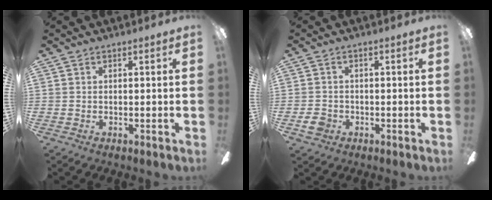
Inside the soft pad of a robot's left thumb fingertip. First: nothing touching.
{"total": 3.4, "force": [-1.3, 2.7, 1.6], "torque": [-0.038, 0.004, -0.027]}